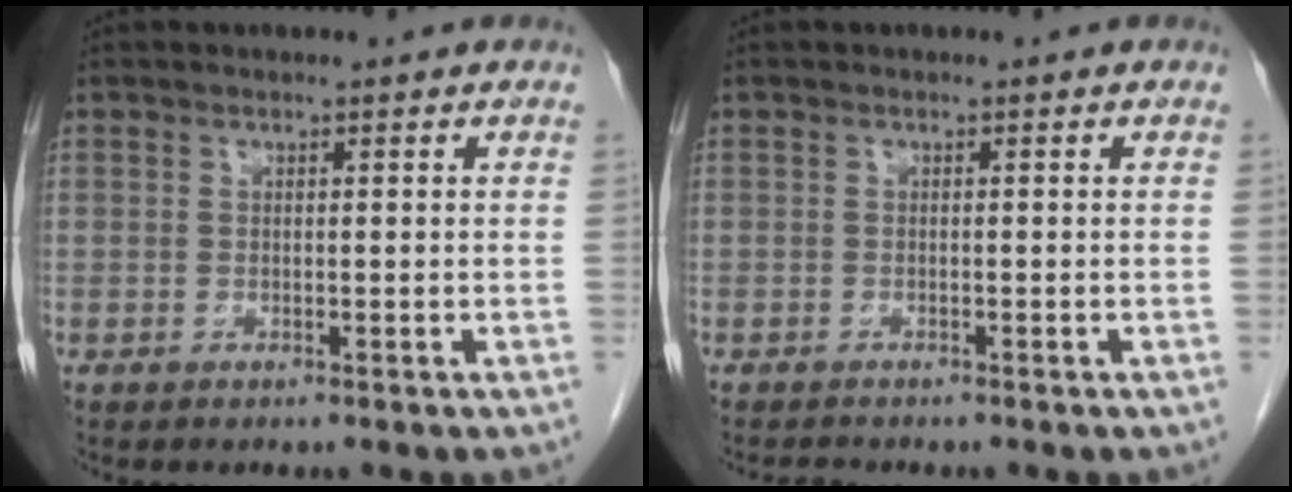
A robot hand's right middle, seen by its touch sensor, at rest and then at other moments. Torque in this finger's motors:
{"motor_torque": [-0.26, -0.12, 0.00, -0.01]}